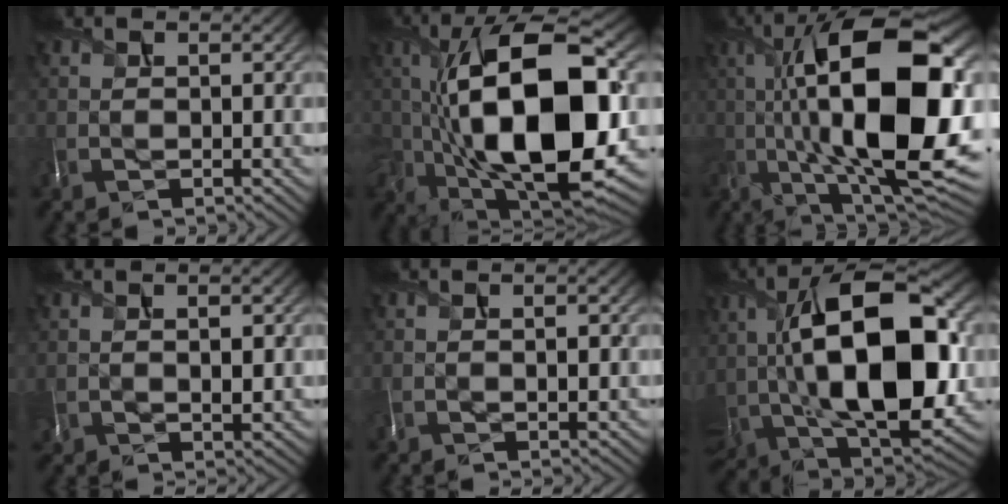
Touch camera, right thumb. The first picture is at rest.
{"total": 19.5, "force": [-0.5, 9.8, 16.9], "torque": [-0.310, 0.001, -0.013]}
{"total": 20.9, "force": [0.2, 8.1, 19.2], "torque": [-0.319, 0.020, 0.000]}
{"total": 3.0, "force": [1.2, 1.3, 2.4], "torque": [-0.056, -0.001, 0.030]}
{"total": 1.4, "force": [0.5, 0.4, 1.2], "torque": [-0.029, 0.004, 0.012]}
{"total": 19.3, "force": [1.6, 10.6, 16.0], "torque": [-0.299, -0.010, 0.036]}